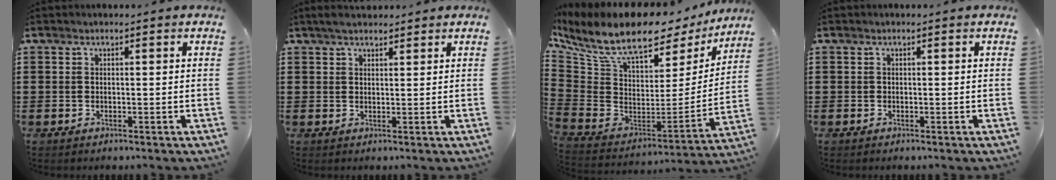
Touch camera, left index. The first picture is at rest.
{"total": 2.0, "force": [1.9, 0.6, 0.5], "torque": [-0.014, 0.007, 0.036]}
{"total": 10.8, "force": [8.1, 3.2, 6.4], "torque": [-0.158, -0.056, 0.141]}
{"total": 0.0}